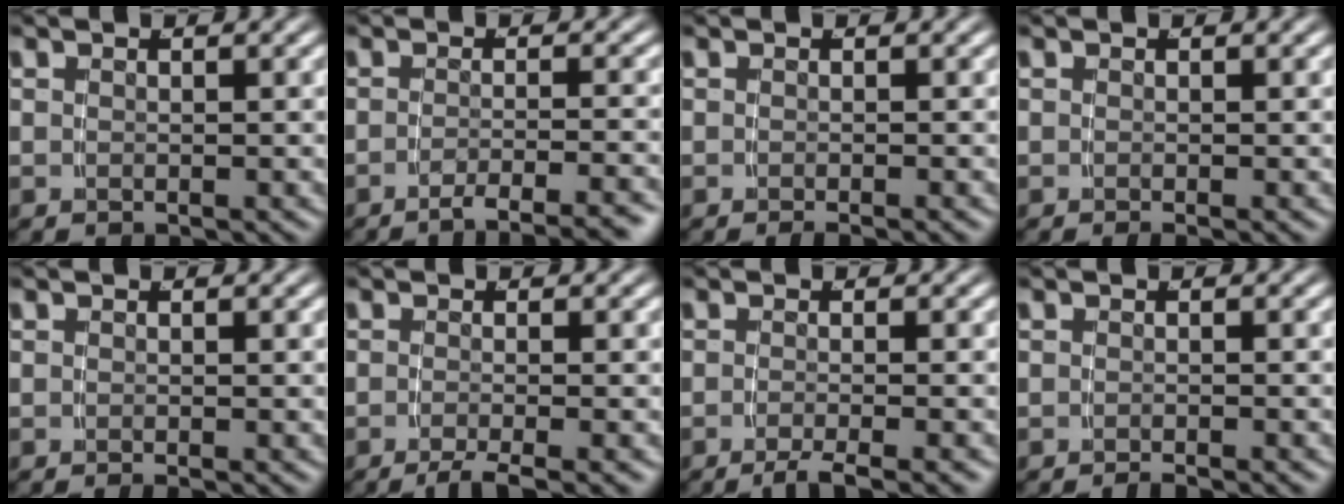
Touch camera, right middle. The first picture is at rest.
{"total": 6.1, "force": [-5.1, 1.0, 3.1], "torque": [-0.043, -0.007, -0.078]}
{"total": 1.1, "force": [-0.9, 0.0, 0.6], "torque": [-0.001, 0.008, -0.019]}
{"total": 0.6, "force": [-0.4, 0.0, 0.5], "torque": [0.000, 0.006, -0.008]}
{"total": 0.6, "force": [-0.5, -0.2, 0.3], "torque": [0.003, 0.006, -0.012]}
{"total": 3.7, "force": [-3.1, 0.7, 2.0], "torque": [-0.031, -0.001, -0.051]}
{"total": 3.7, "force": [-3.1, 0.4, 2.0], "torque": [-0.031, 0.000, -0.052]}
{"total": 1.2, "force": [-1.1, -0.1, 0.4], "torque": [-0.001, 0.007, -0.024]}